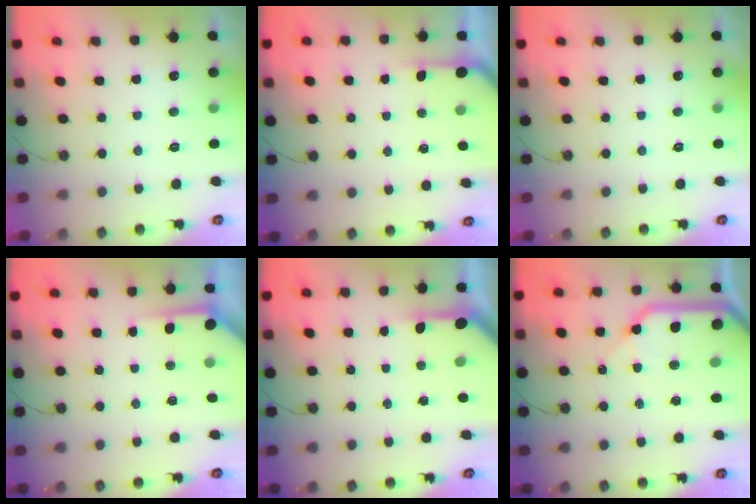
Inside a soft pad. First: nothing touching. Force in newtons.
{"total": 1.4, "press": 1.4, "slide": 0.2}
{"total": 0.0}
{"total": 3.6, "press": 3.5, "slide": 0.3}
{"total": 3.8, "press": 3.8, "slide": 0.3}
{"total": 15.9, "press": 15.7, "slide": 1.9}